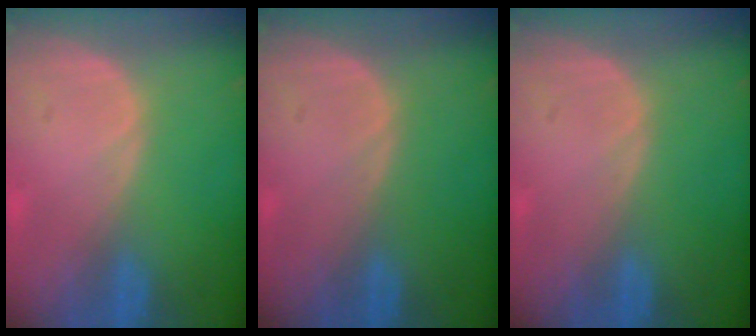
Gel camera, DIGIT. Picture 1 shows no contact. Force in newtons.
{"total": 0.0}
{"total": 0.0}